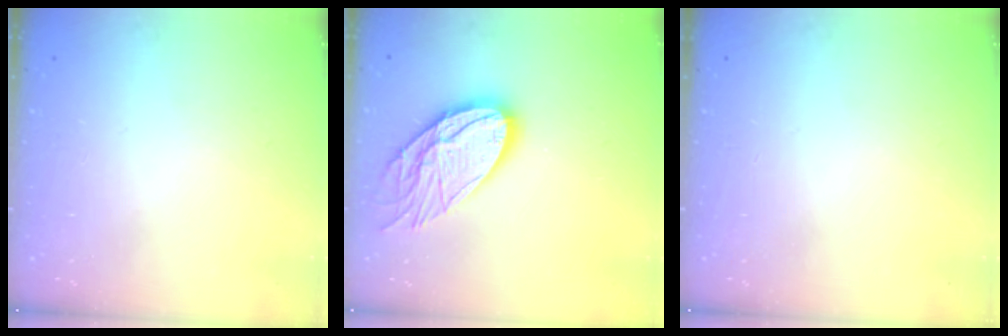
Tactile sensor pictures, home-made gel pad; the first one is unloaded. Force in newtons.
{"total": 17.0, "press": 16.9, "slide": 1.4}
{"total": 0.0}